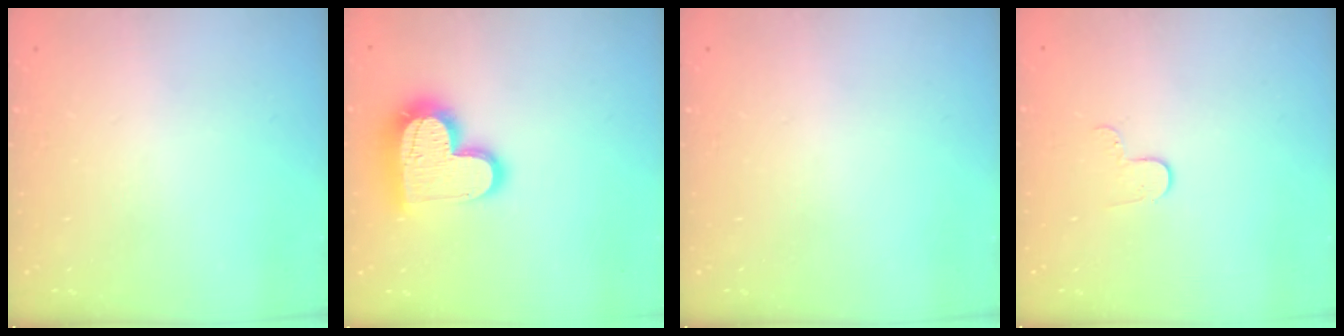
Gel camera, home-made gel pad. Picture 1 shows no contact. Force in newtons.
{"total": 18.5, "press": 18.4, "slide": 1.3}
{"total": 0.0}
{"total": 4.7, "press": 4.6, "slide": 0.5}